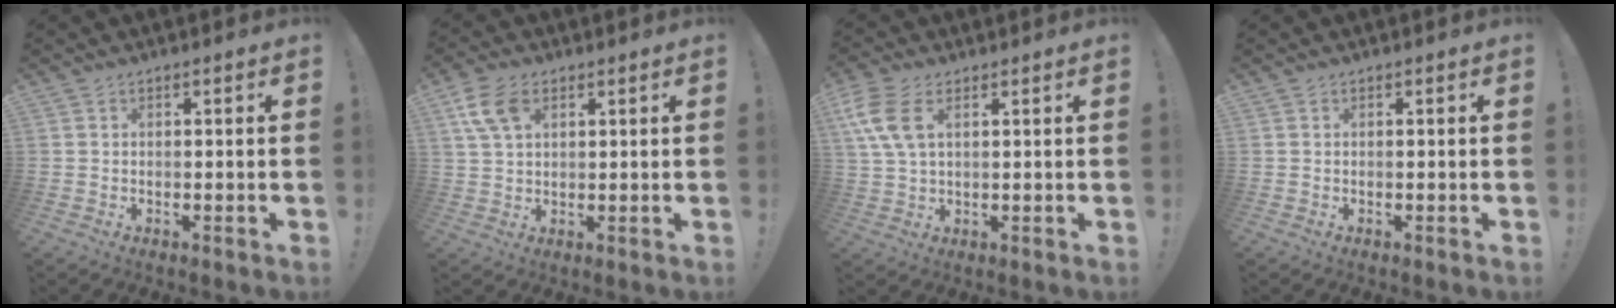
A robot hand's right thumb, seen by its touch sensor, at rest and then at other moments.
{"total": 9.0, "force": [3.9, 5.3, 6.2], "torque": [-0.112, -0.002, 0.077]}
{"total": 9.5, "force": [3.7, 5.1, 7.2], "torque": [-0.153, -0.004, 0.072]}
{"total": 0.0}